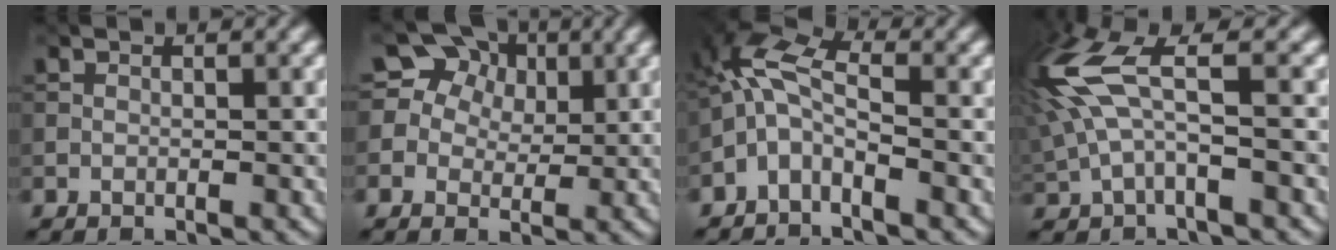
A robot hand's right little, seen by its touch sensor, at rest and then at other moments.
{"total": 11.2, "force": [5.4, 8.6, 4.8], "torque": [-0.106, 0.040, 0.066]}
{"total": 4.3, "force": [-2.2, 1.7, 3.3], "torque": [-0.076, 0.014, -0.059]}
{"total": 6.9, "force": [1.1, 2.3, 6.3], "torque": [-0.167, 0.013, 0.014]}